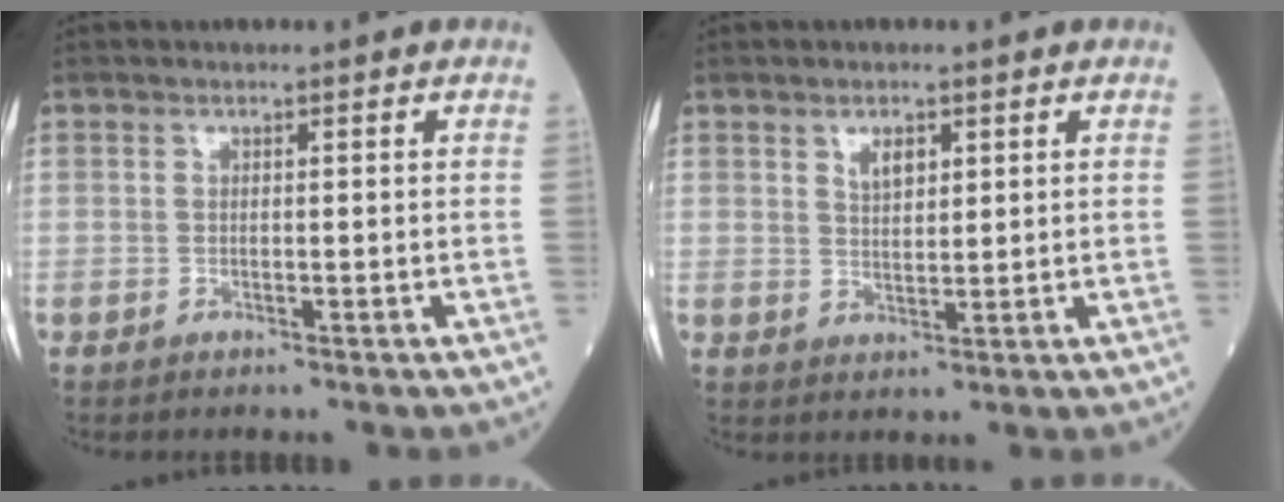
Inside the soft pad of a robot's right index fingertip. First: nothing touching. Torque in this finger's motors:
{"motor_torque": [0.01, 0.00, 0.03, 0.02]}